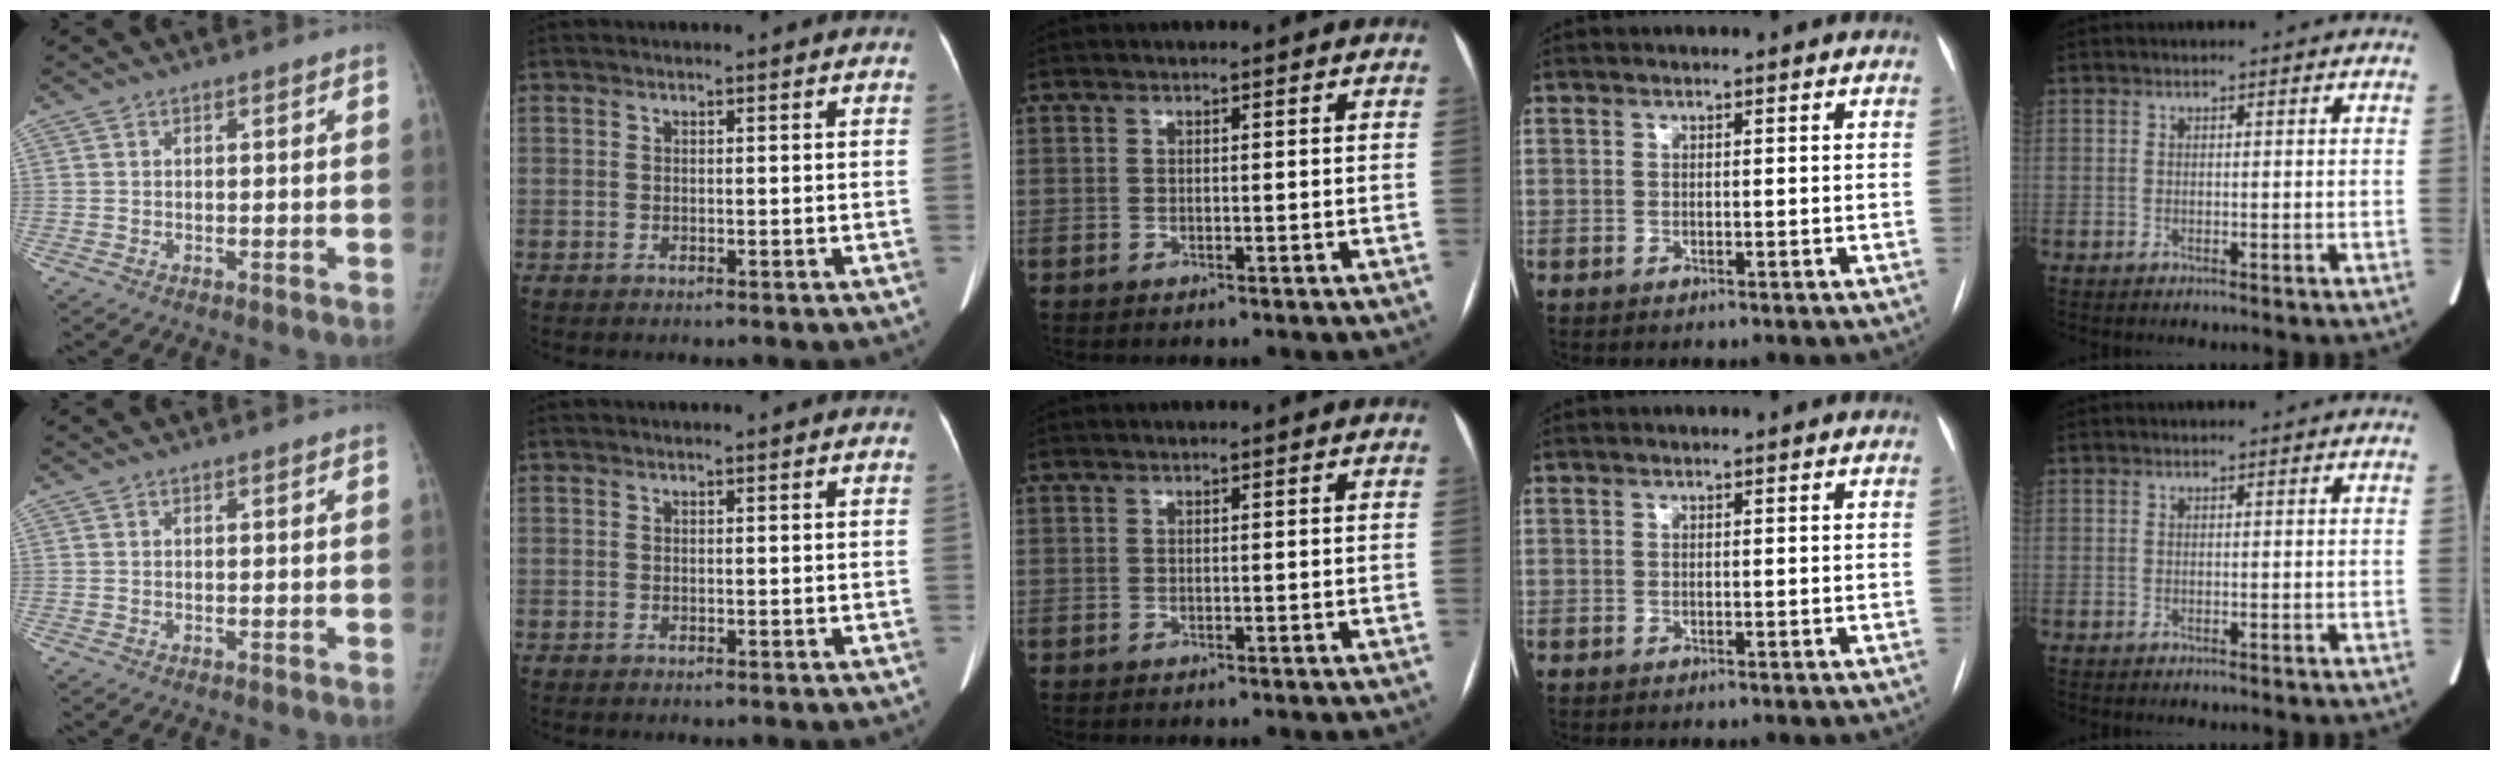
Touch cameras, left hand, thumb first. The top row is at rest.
{}